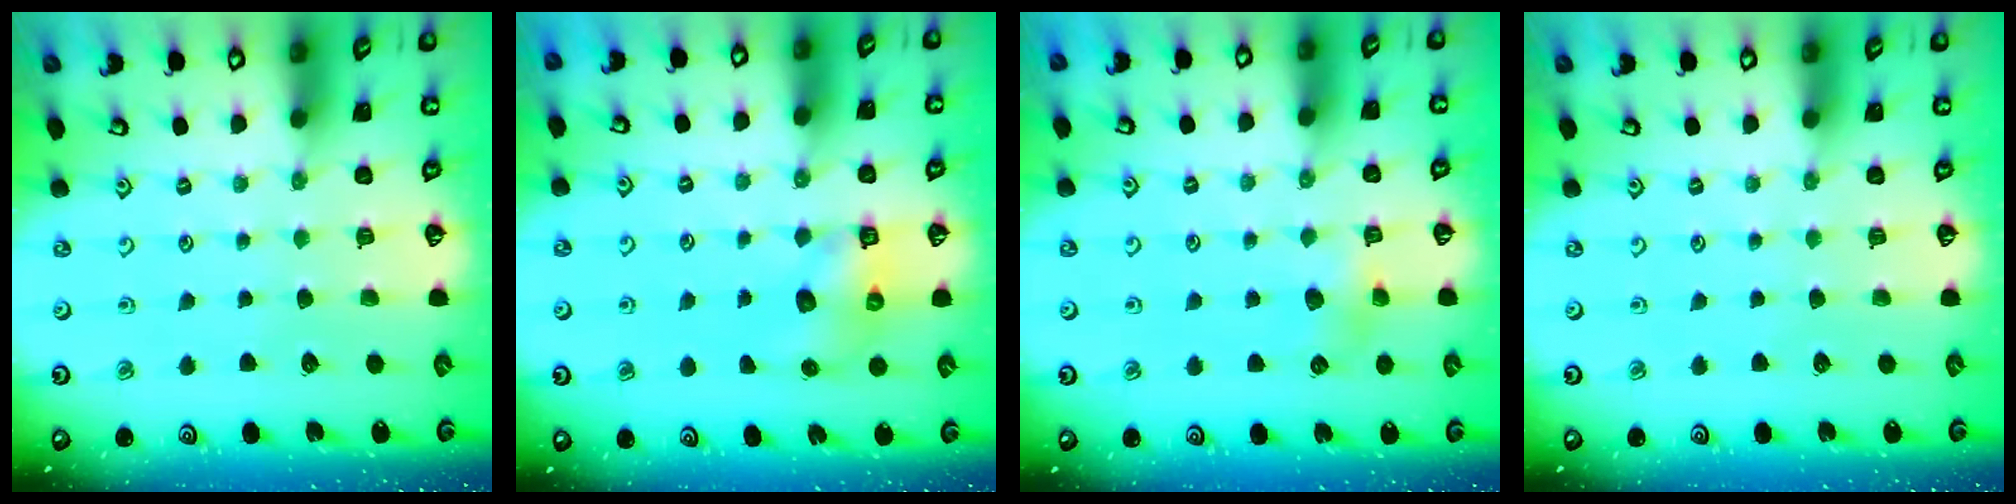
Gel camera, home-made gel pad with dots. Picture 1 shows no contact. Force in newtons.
{"total": 6.3, "press": 6.2, "slide": 0.9}
{"total": 4.5, "press": 4.5, "slide": 0.6}
{"total": 0.0}